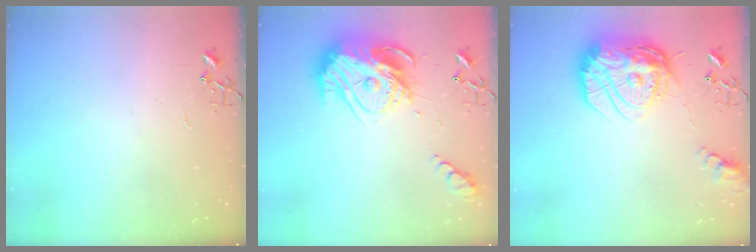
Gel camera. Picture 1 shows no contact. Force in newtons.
{"total": 19.3, "press": 19.2, "slide": 1.7}
{"total": 20.2, "press": 20.1, "slide": 1.6}